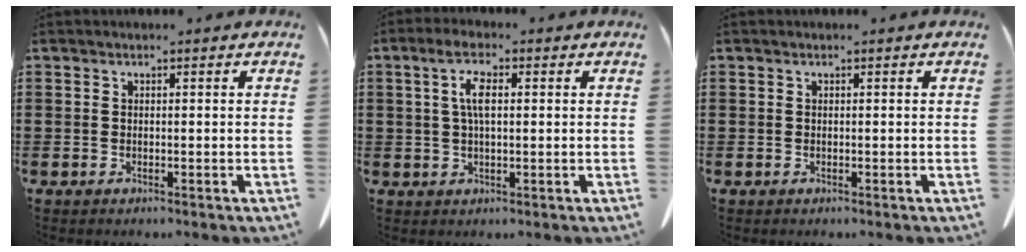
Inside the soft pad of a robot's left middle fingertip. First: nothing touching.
{"total": 5.3, "force": [1.2, 1.8, 4.8], "torque": [-0.099, 0.009, 0.020]}
{"total": 0.0}